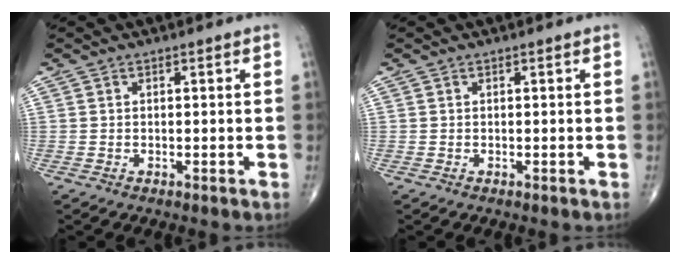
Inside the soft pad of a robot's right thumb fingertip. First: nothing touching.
{"total": 0.0}